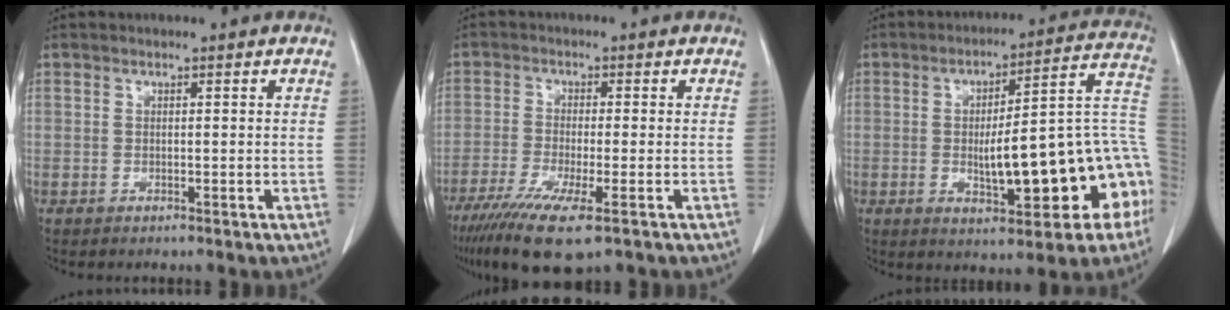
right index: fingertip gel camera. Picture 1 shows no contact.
{"total": 9.9, "force": [-6.1, 1.2, 7.8], "torque": [-0.139, -0.028, -0.100]}
{"total": 18.5, "force": [-4.4, 4.2, 17.4], "torque": [-0.166, 0.041, -0.046]}